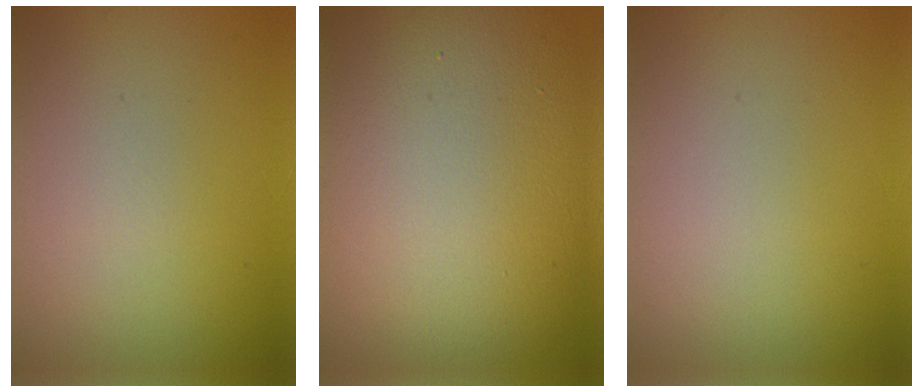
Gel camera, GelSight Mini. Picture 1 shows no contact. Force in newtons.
{"total": 18.1, "press": 18.0, "slide": 1.0}
{"total": 0.0}